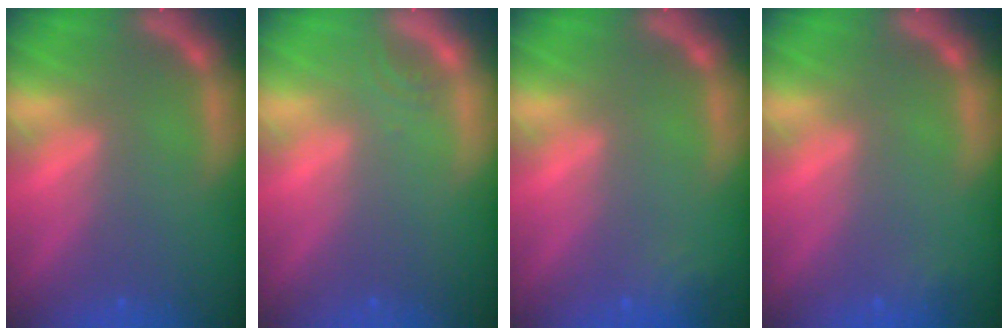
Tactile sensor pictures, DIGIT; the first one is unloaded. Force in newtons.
{"total": 1.0}
{"total": 1.9}
{"total": 0.9}